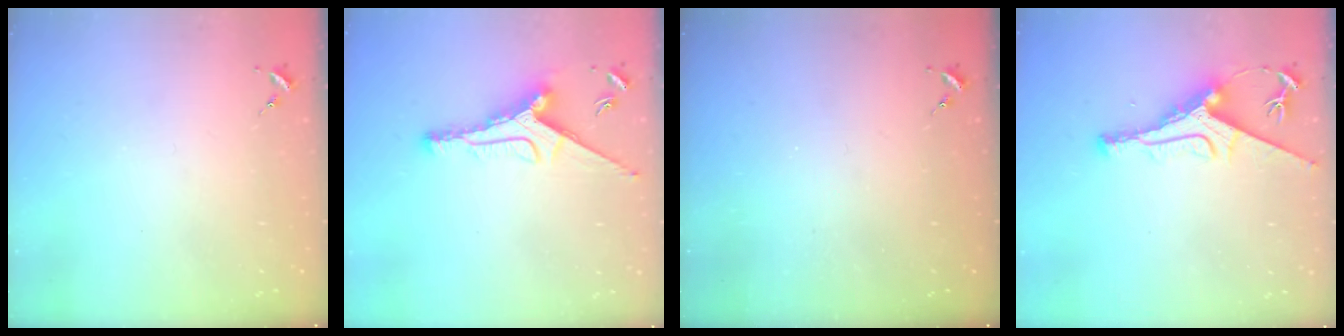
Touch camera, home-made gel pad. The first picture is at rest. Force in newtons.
{"total": 11.4, "press": 11.4, "slide": 0.6}
{"total": 0.0}
{"total": 9.9, "press": 9.9, "slide": 0.2}